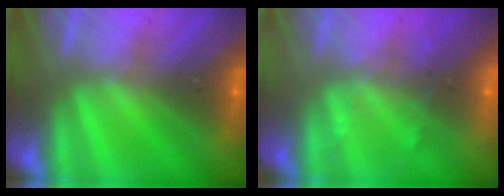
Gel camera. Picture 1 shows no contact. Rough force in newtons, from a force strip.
{"total": 2.3}